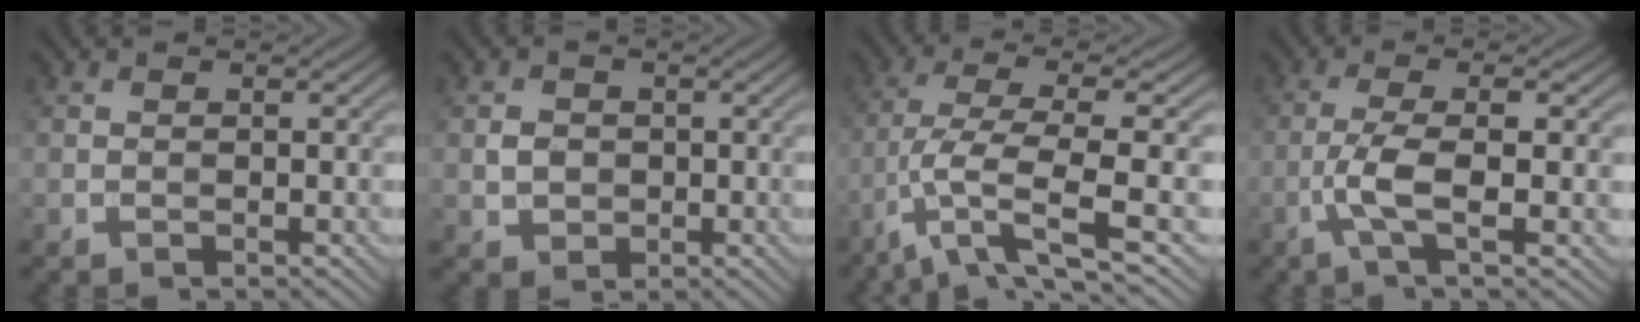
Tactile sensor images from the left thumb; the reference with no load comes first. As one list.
[{"total": 2.5, "force": [-0.1, 2.3, 1.0], "torque": [-0.022, -0.005, -0.005]}, {"total": 7.7, "force": [-3.1, 1.5, 6.9], "torque": [-0.136, 0.003, -0.070]}, {"total": 5.3, "force": [-1.3, 0.9, 5.1], "torque": [-0.105, 0.007, -0.033]}]